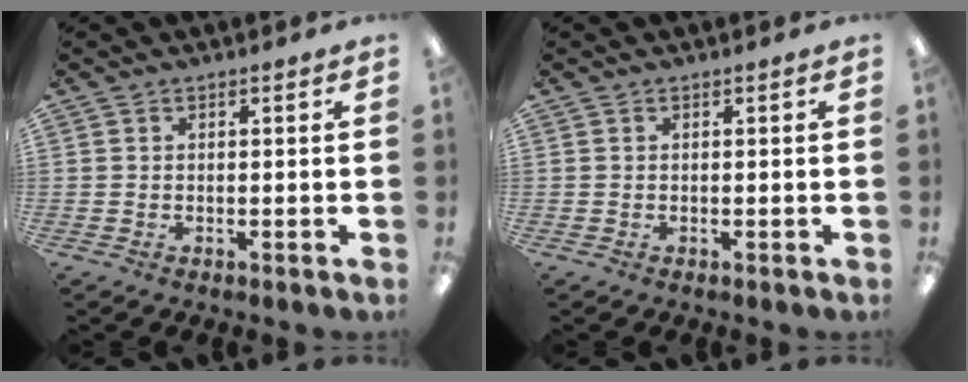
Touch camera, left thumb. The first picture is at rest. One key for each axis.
{"total": 0.0}